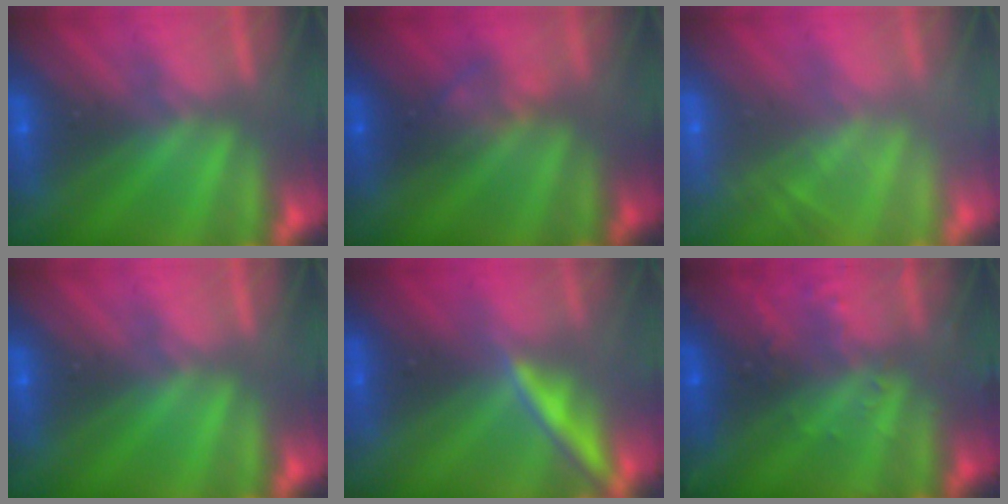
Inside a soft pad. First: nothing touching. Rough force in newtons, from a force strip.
{"total": 2.3}
{"total": 2.0}
{"total": 0.0}
{"total": 1.6}
{"total": 2.9}